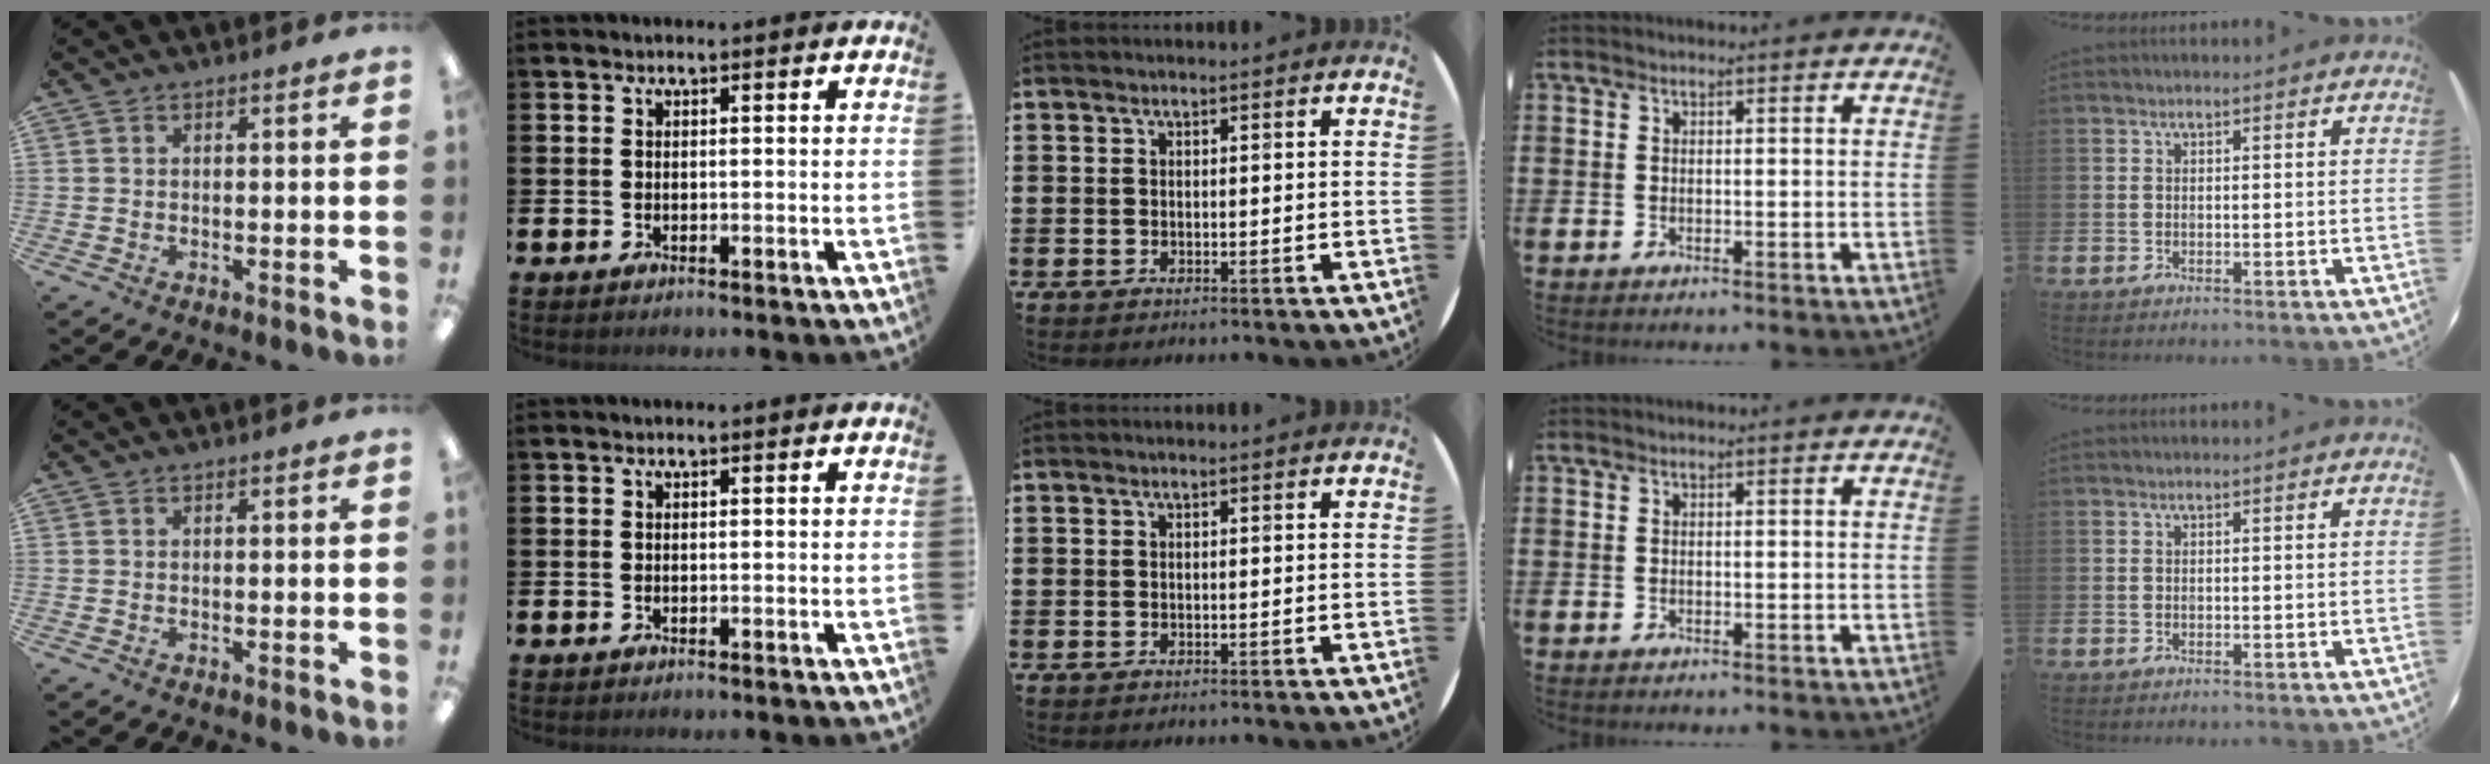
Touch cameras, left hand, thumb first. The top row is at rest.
{}